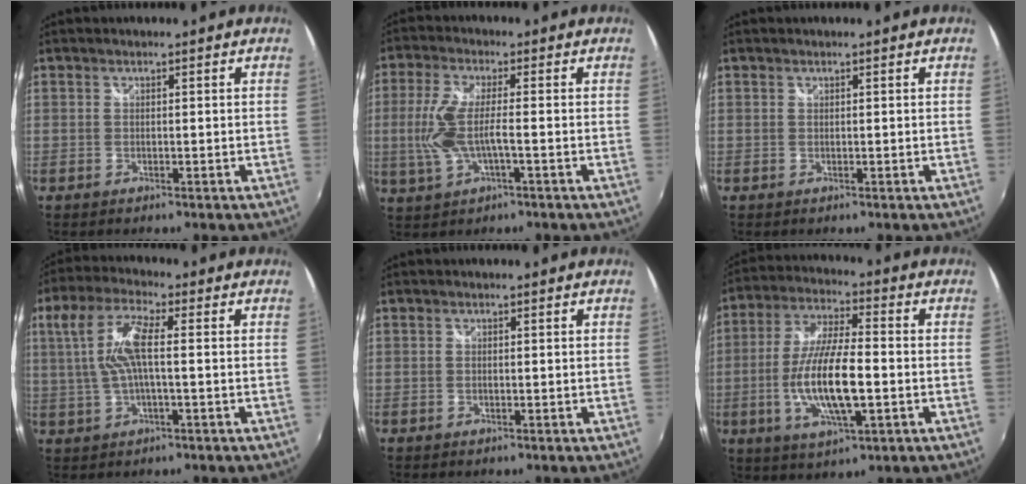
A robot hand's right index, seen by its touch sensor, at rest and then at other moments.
{"total": 8.5, "force": [-1.5, 2.3, 8.1], "torque": [-0.175, -0.007, -0.025]}
{"total": 0.0}
{"total": 8.9, "force": [0.6, 2.2, 8.6], "torque": [-0.174, 0.006, 0.016]}
{"total": 0.0}
{"total": 14.3, "force": [-3.1, 3.8, 13.4], "torque": [-0.269, -0.009, -0.054]}